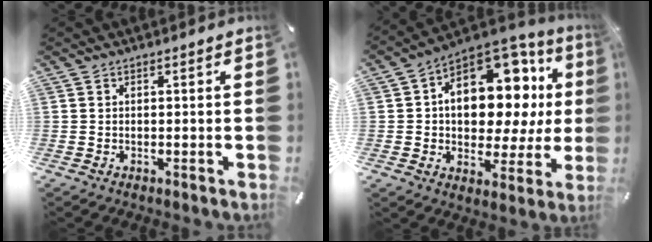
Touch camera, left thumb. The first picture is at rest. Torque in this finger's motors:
{"motor_torque": [1.60, 1.58, 0.65, -0.21, 0.61]}